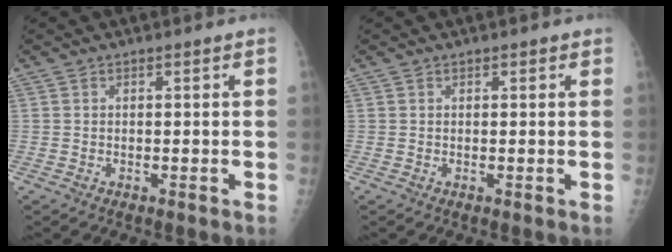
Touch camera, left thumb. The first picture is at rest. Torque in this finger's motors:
{"motor_torque": [-0.50, -0.28, -0.23, -0.21, -0.02]}